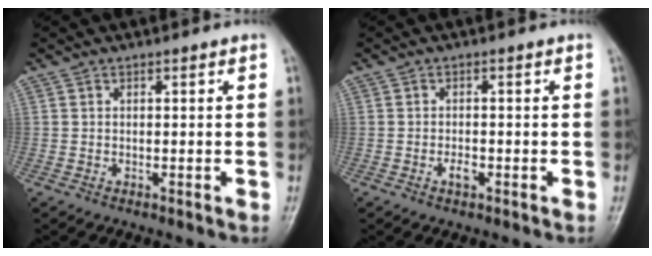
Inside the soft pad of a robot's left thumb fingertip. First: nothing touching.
{"total": 1.7, "force": [-0.7, 0.8, 1.3], "torque": [-0.022, 0.005, -0.012]}